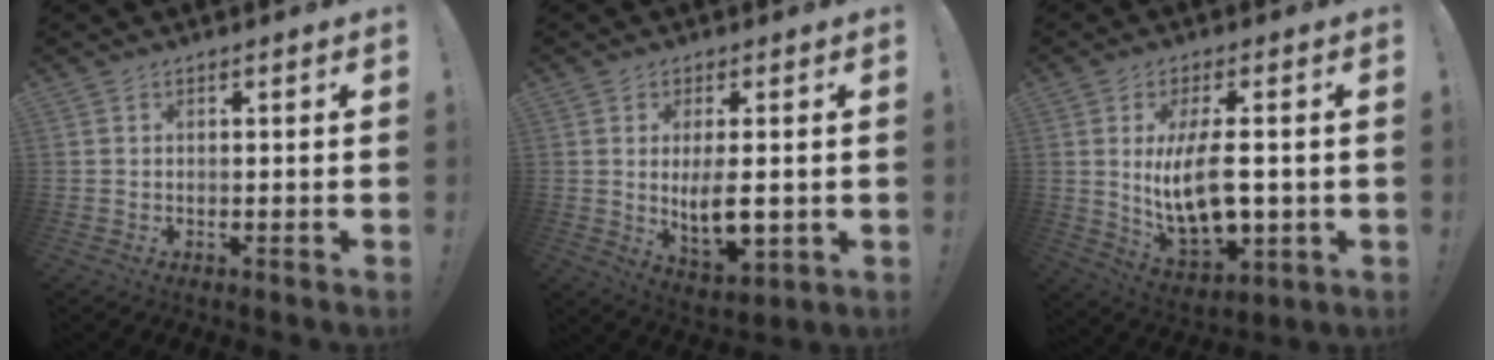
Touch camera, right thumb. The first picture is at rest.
{"total": 9.5, "force": [0.5, 4.2, 8.5], "torque": [-0.137, -0.014, 0.012]}
{"total": 14.3, "force": [1.0, 6.5, 12.7], "torque": [-0.231, -0.022, 0.010]}